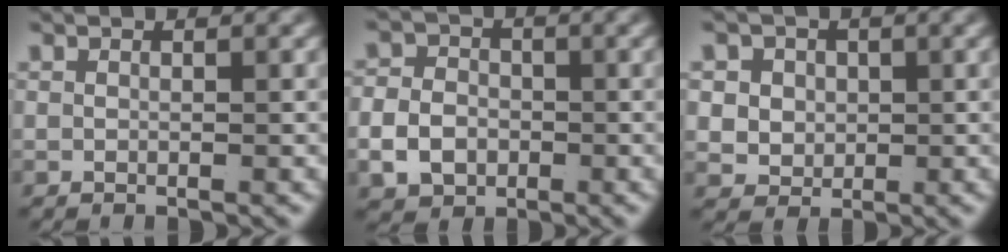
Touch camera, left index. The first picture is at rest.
{"total": 5.0, "force": [-1.3, 4.4, 2.0], "torque": [-0.040, -0.015, -0.021]}
{"total": 6.2, "force": [0.6, 5.6, 2.4], "torque": [-0.057, -0.015, 0.014]}